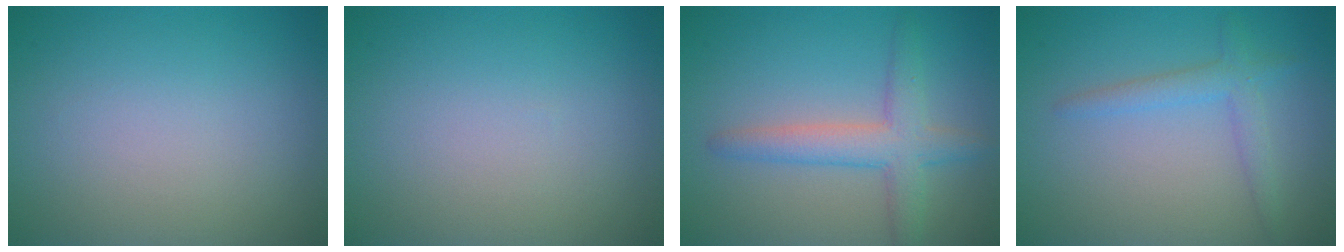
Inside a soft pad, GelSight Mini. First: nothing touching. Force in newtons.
{"total": 0.0}
{"total": 4.0, "press": 4.0, "slide": 0.2}
{"total": 1.3, "press": 1.3, "slide": 0.1}